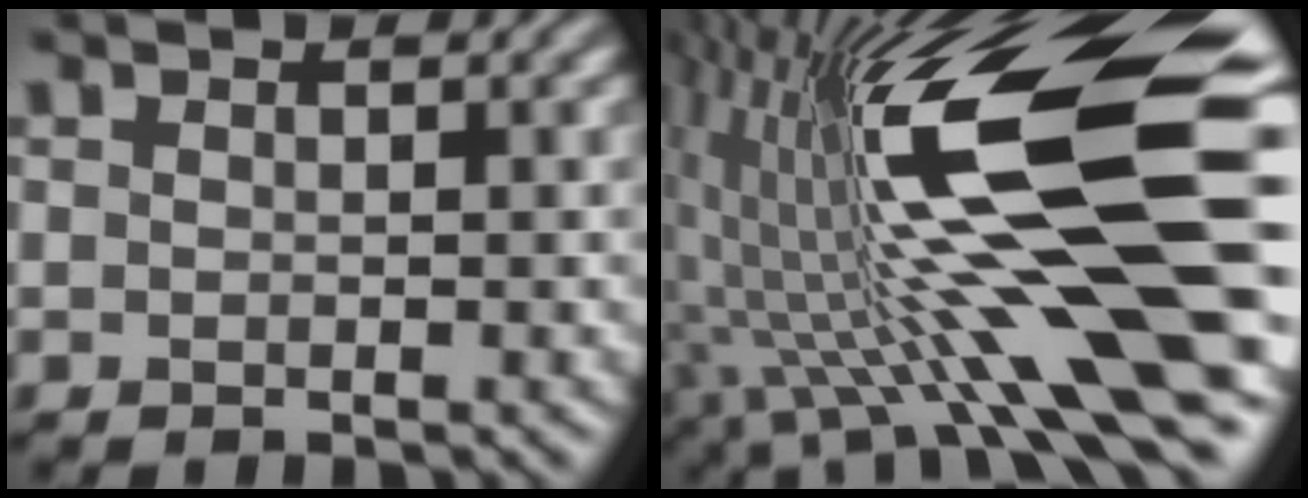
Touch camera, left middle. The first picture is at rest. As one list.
[{"total": 19.0, "force": [3.0, 4.7, 18.2], "torque": [-0.312, 0.020, 0.048]}]